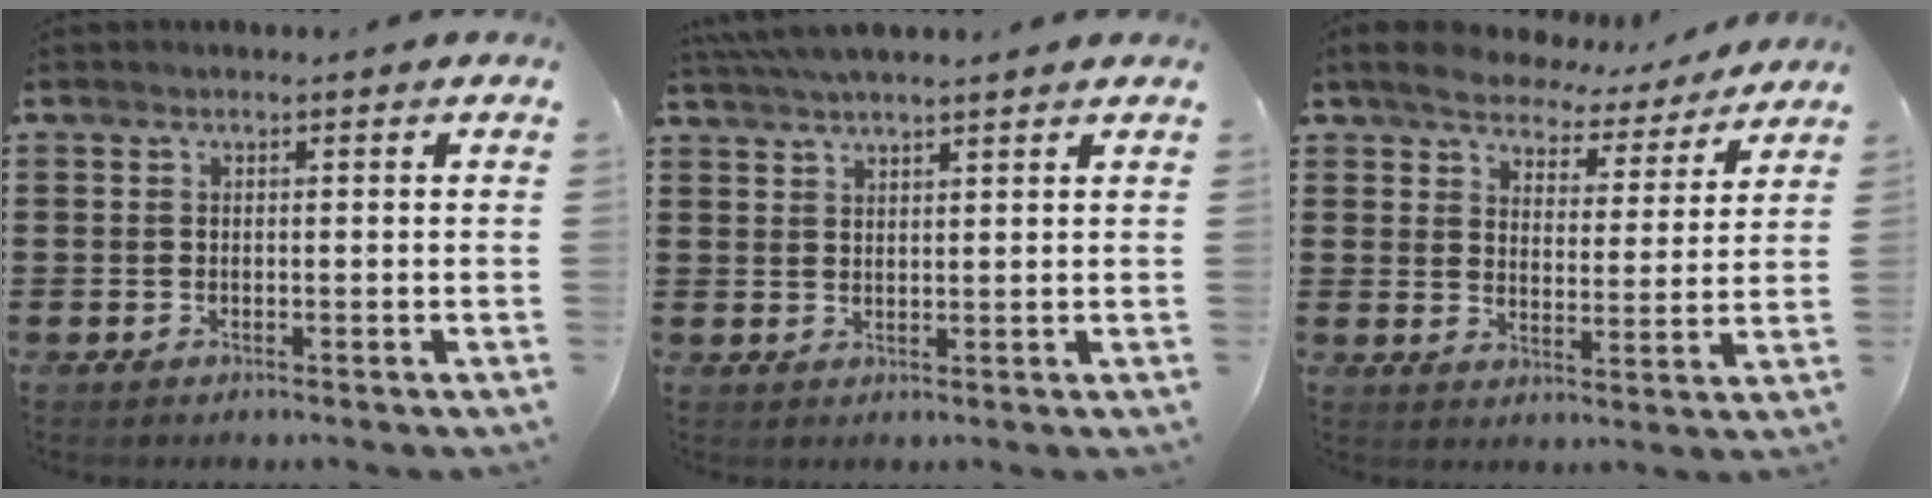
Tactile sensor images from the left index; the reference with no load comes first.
{"total": 3.7, "force": [3.3, 0.0, 1.5], "torque": [-0.038, -0.002, 0.064]}
{"total": 5.4, "force": [5.2, 1.2, 0.7], "torque": [-0.045, -0.031, 0.090]}